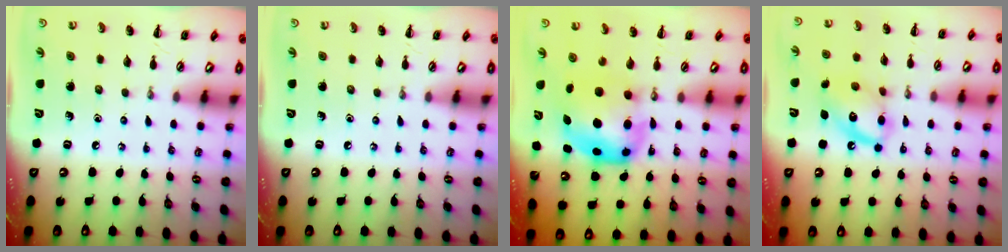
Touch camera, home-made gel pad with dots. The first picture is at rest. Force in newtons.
{"total": 0.0}
{"total": 7.1, "press": 6.9, "slide": 1.5}
{"total": 12.7, "press": 12.7, "slide": 0.9}